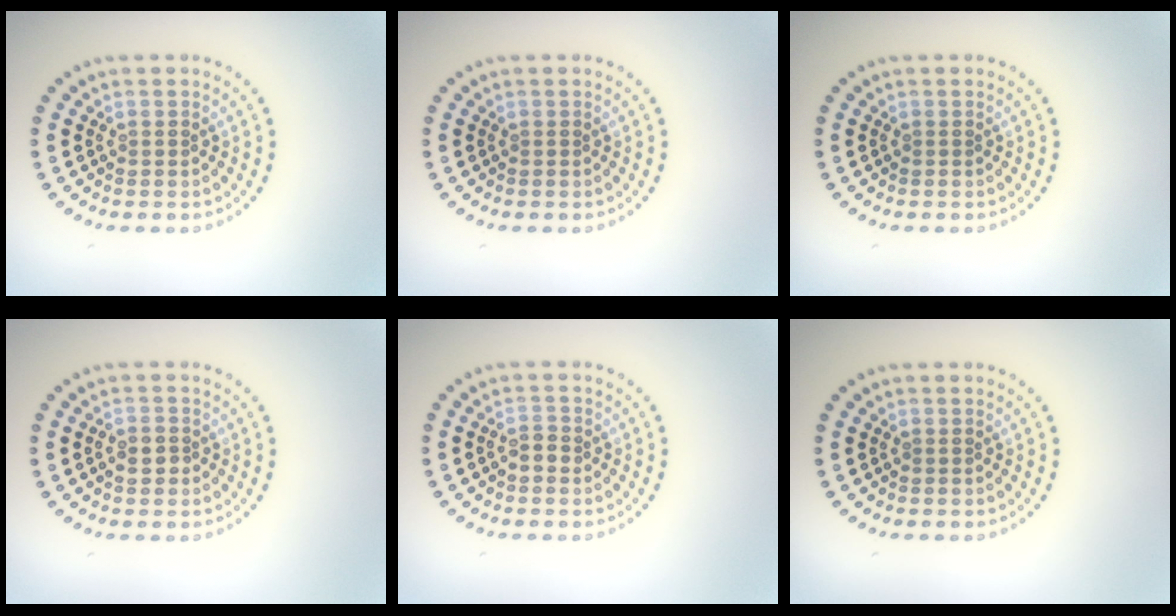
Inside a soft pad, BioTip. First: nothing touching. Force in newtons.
{"total": 0.0}
{"total": 0.0}
{"total": 1.5, "press": 1.5, "slide": 0.3}
{"total": 1.3, "press": 1.3, "slide": 0.3}
{"total": 0.0}